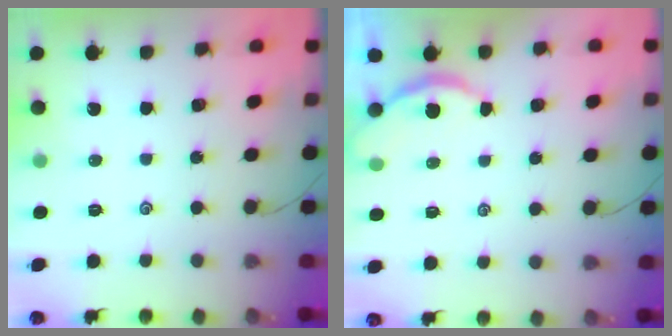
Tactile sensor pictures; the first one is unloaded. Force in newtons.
{"total": 1.9, "press": 1.9, "slide": 0.4}